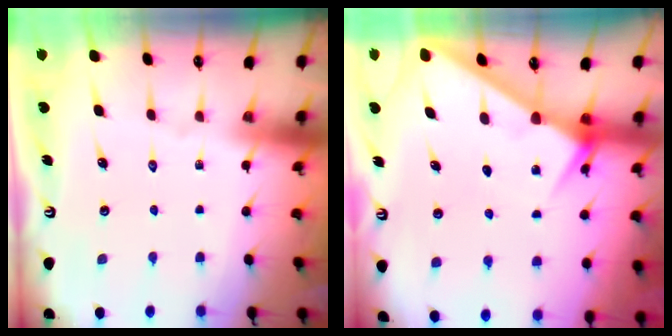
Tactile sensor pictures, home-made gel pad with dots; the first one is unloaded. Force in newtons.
{"total": 3.3, "press": 3.3, "slide": 0.4}